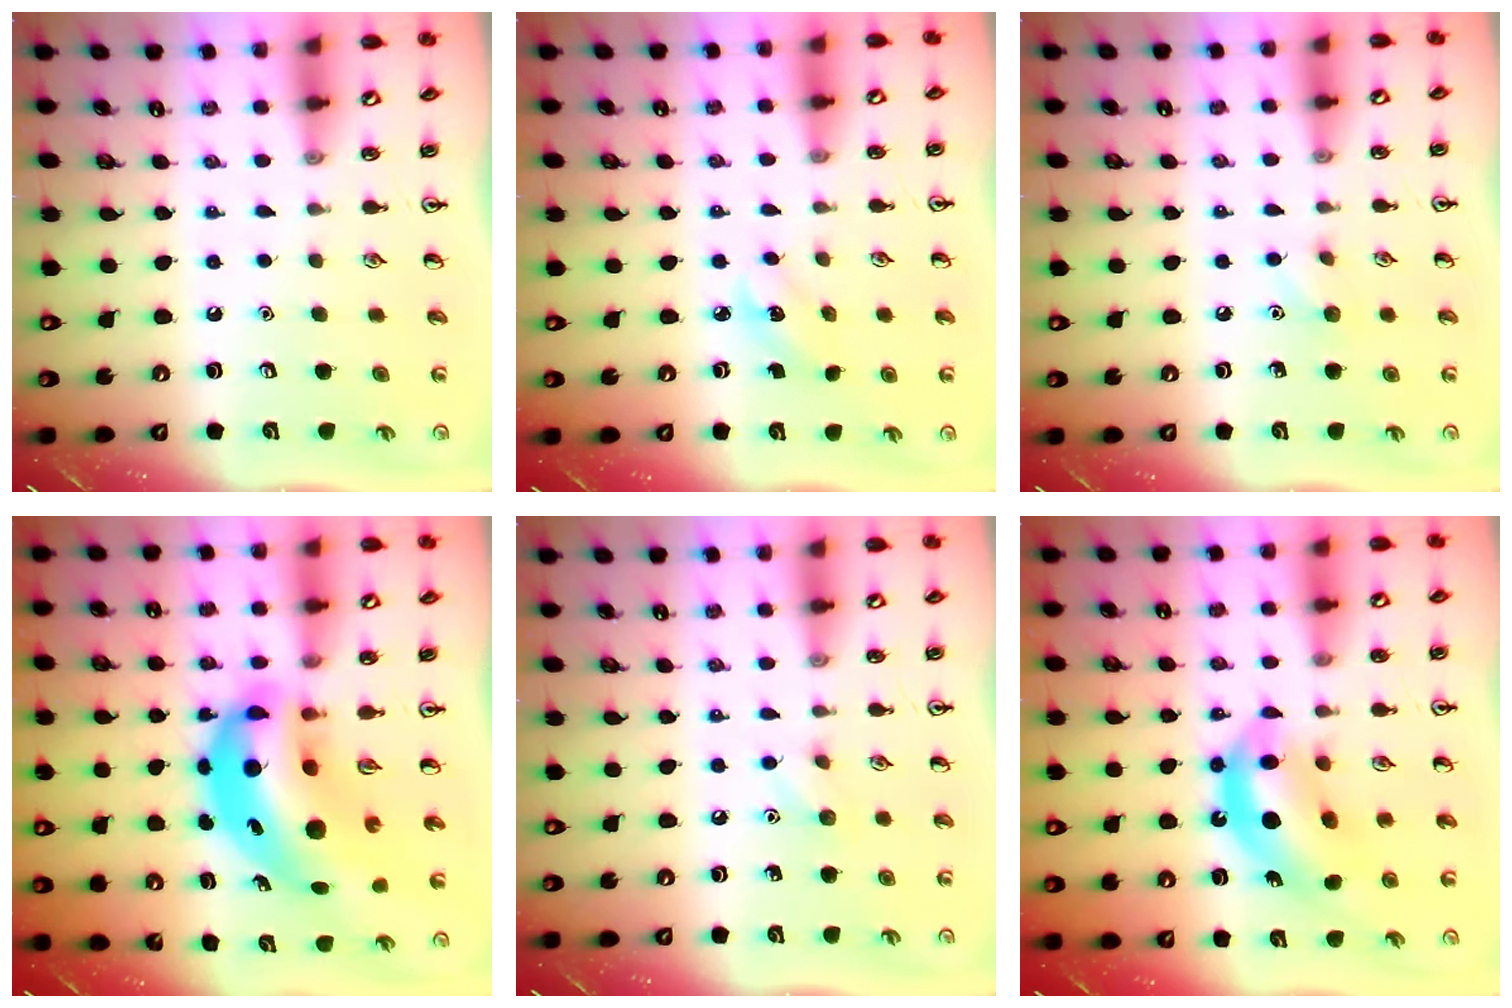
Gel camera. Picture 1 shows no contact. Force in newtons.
{"total": 2.3, "press": 2.1, "slide": 0.8}
{"total": 5.5, "press": 5.2, "slide": 1.7}
{"total": 15.1, "press": 14.5, "slide": 4.2}
{"total": 5.5, "press": 5.2, "slide": 1.8}
{"total": 12.0, "press": 11.4, "slide": 3.7}